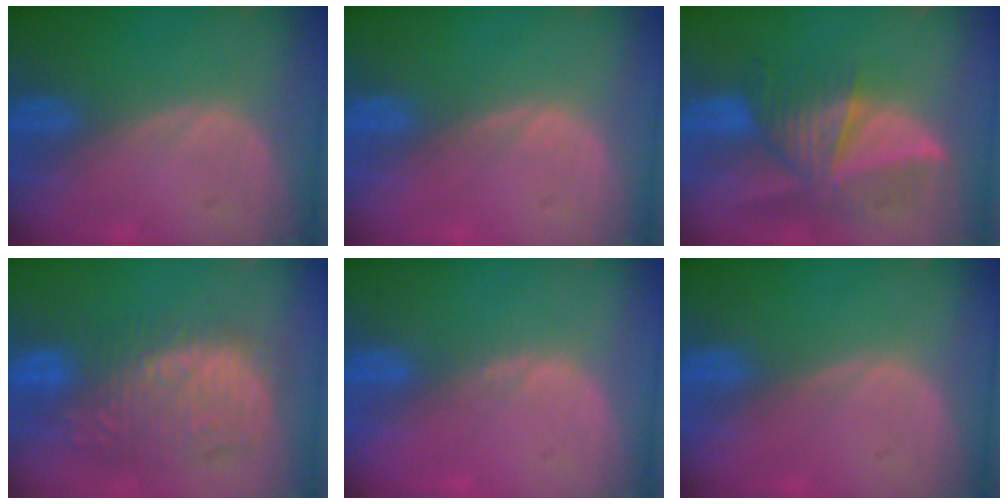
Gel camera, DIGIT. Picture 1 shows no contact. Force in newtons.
{"total": 0.5, "press": 0.5, "slide": 0.1}
{"total": 9.2, "press": 8.3, "slide": 4.0}
{"total": 11.2, "press": 10.8, "slide": 3.1}
{"total": 0.8, "press": 0.8, "slide": 0.3}
{"total": 0.0}